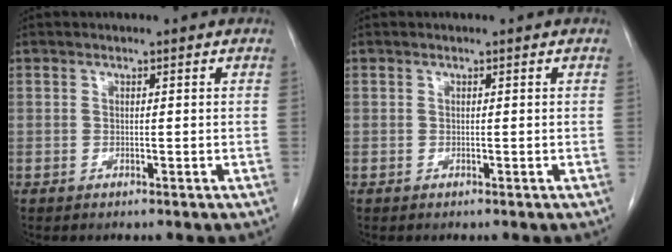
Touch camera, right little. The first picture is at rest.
{"total": 0.0}